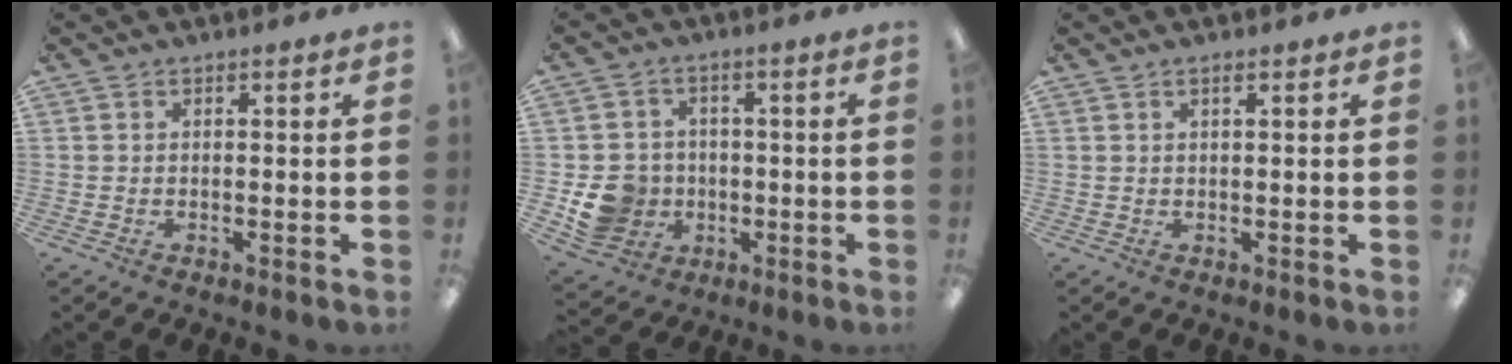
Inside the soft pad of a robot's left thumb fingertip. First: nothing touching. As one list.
[{"total": 9.0, "force": [-1.8, 8.4, 2.9], "torque": [-0.073, 0.013, -0.024]}, {"total": 1.0, "force": [0.7, 0.2, 0.7], "torque": [-0.015, 0.001, 0.012]}]